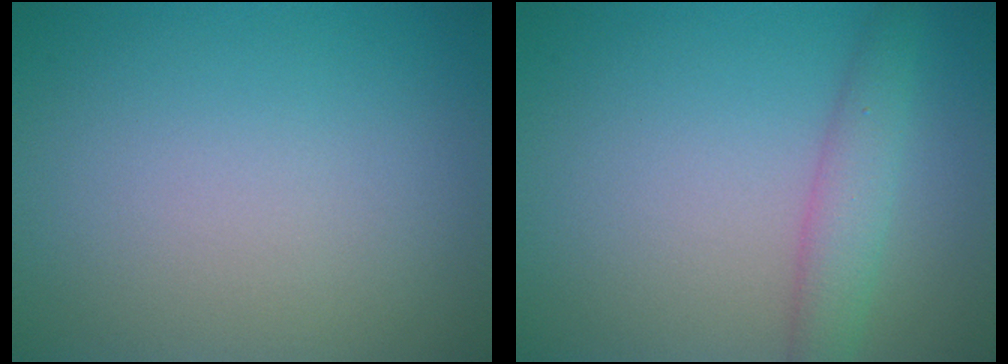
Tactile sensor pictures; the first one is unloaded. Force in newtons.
{"total": 2.7, "press": 2.7, "slide": 0.1}